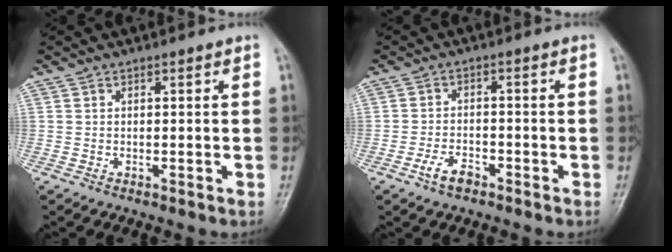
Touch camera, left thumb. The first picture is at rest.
{"total": 3.8, "force": [-2.5, 1.9, 2.1], "torque": [-0.039, 0.020, -0.045]}